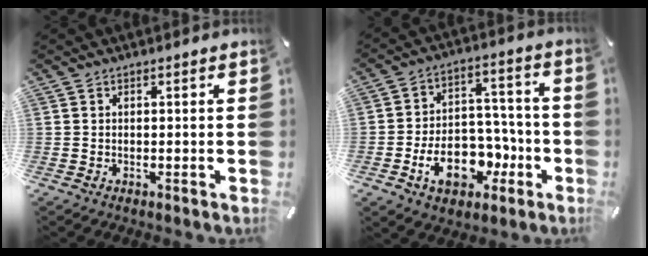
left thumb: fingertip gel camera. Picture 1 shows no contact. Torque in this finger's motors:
{"motor_torque": [1.14, 3.02, 0.51, -0.03, 0.12]}